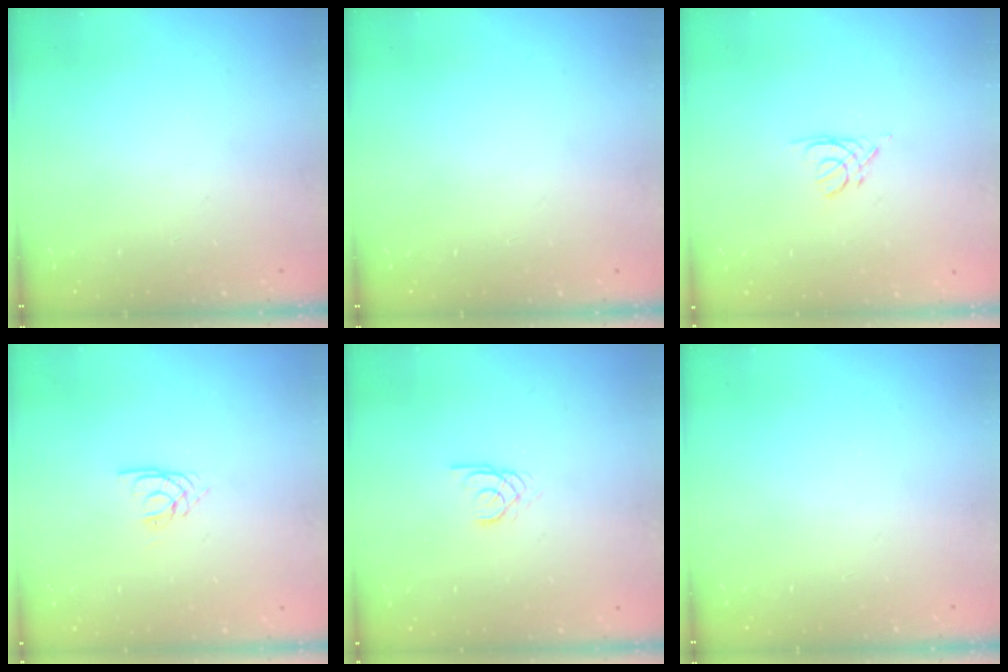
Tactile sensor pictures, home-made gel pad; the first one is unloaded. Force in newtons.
{"total": 0.0}
{"total": 2.2, "press": 2.2, "slide": 0.4}
{"total": 2.1, "press": 2.1, "slide": 0.2}
{"total": 2.0, "press": 2.0, "slide": 0.2}
{"total": 0.0}